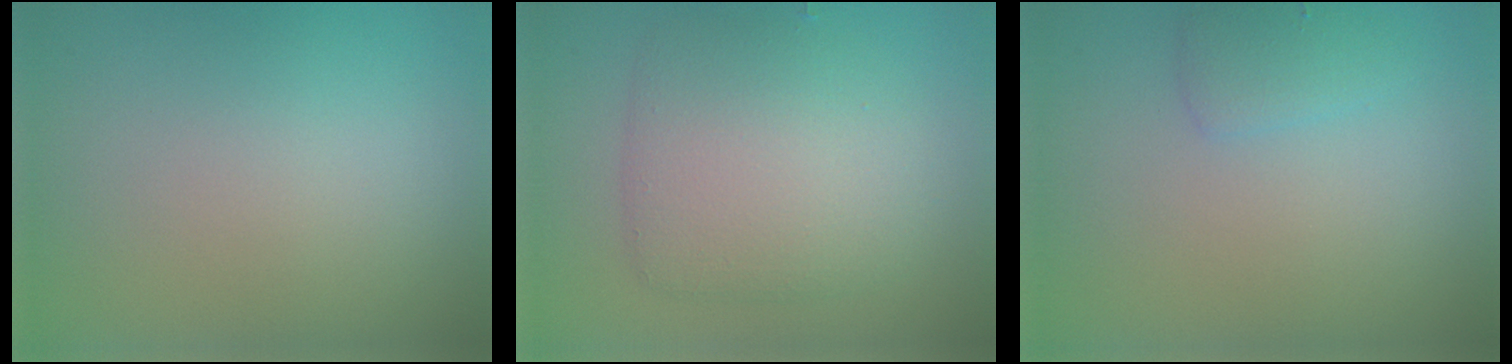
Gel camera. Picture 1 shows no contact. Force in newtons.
{"total": 5.1, "press": 5.1, "slide": 0.1}
{"total": 1.4, "press": 1.4, "slide": 0.1}